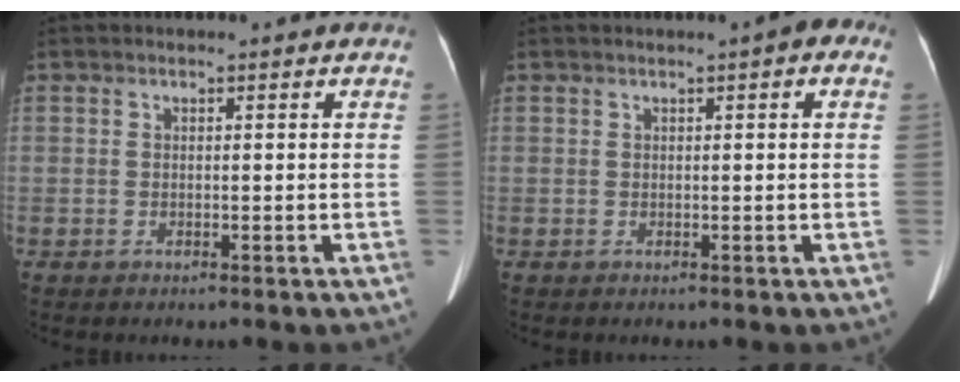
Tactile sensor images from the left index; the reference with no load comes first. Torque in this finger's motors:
{"motor_torque": [0.52, -0.40, 0.32, 0.08]}